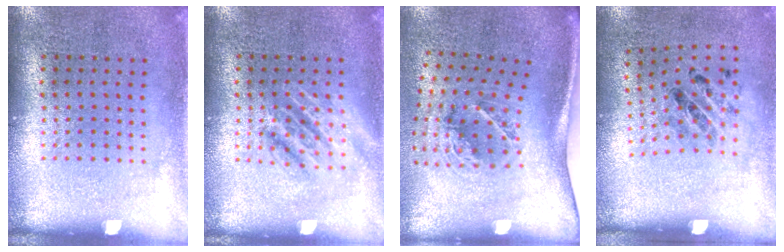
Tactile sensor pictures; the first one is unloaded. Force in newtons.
{"total": 1.2, "press": 1.2, "slide": 0.2}
{"total": 2.1, "press": 1.2, "slide": 1.7}
{"total": 1.3, "press": 0.6, "slide": 1.2}